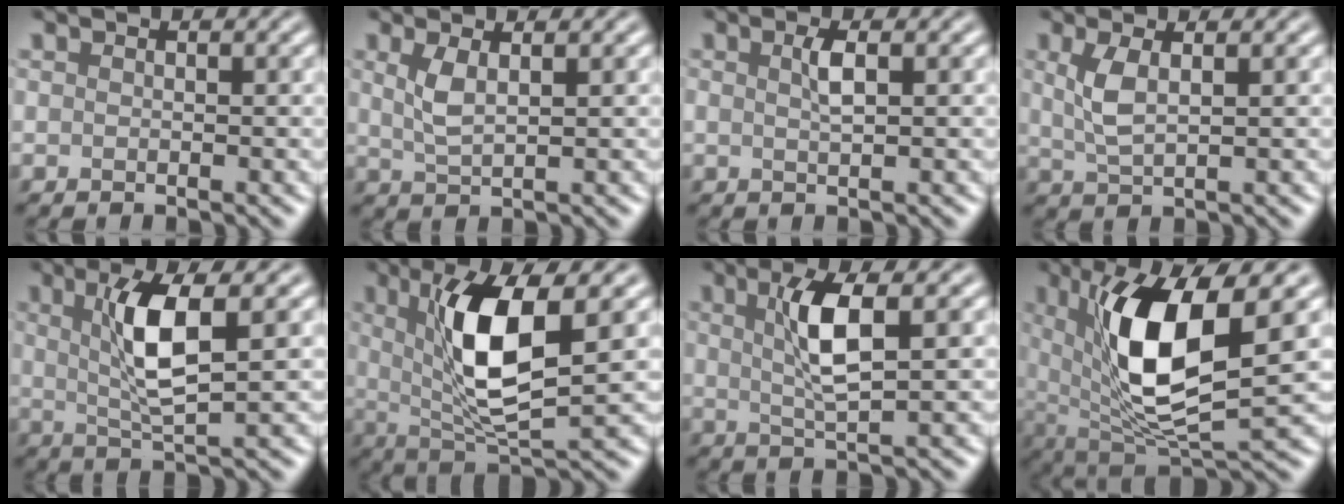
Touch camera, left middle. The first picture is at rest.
{"total": 2.4, "force": [1.0, 0.8, 2.1], "torque": [-0.046, -0.001, 0.022]}
{"total": 1.6, "force": [0.5, 0.3, 1.5], "torque": [-0.031, 0.003, 0.008]}
{"total": 2.9, "force": [0.9, 1.0, 2.6], "torque": [-0.060, 0.001, 0.021]}
{"total": 5.4, "force": [1.3, 1.2, 5.0], "torque": [-0.102, 0.001, 0.029]}
{"total": 8.3, "force": [2.0, 2.4, 7.7], "torque": [-0.141, -0.012, 0.041]}
{"total": 4.6, "force": [1.2, 1.0, 4.3], "torque": [-0.088, 0.003, 0.023]}
{"total": 10.1, "force": [2.5, 3.4, 9.1], "torque": [-0.171, -0.014, 0.050]}